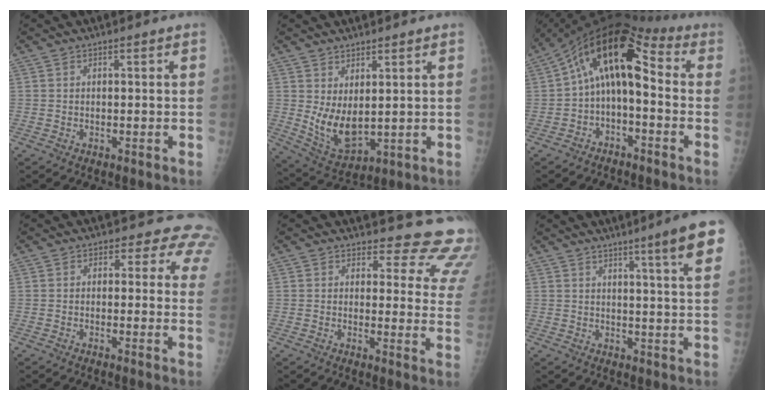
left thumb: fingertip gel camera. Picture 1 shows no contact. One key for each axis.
{"total": 8.6, "fx": 1.7, "fy": 4.7, "fz": 7.0, "tx": -0.115, "ty": -0.028, "tz": 0.053}
{"total": 12.6, "fx": 0.2, "fy": 6.4, "fz": 10.8, "tx": -0.158, "ty": 0.055, "tz": -0.010}
{"total": 7.5, "fx": 5.4, "fy": 4.3, "fz": 2.9, "tx": 0.011, "ty": -0.016, "tz": 0.034}
{"total": 14.9, "fx": 14.0, "fy": 4.4, "fz": 2.2, "tx": 0.024, "ty": -0.134, "tz": 0.123}
{"total": 9.7, "fx": 5.4, "fy": 0.1, "fz": 8.1, "tx": -0.103, "ty": -0.026, "tz": 0.063}